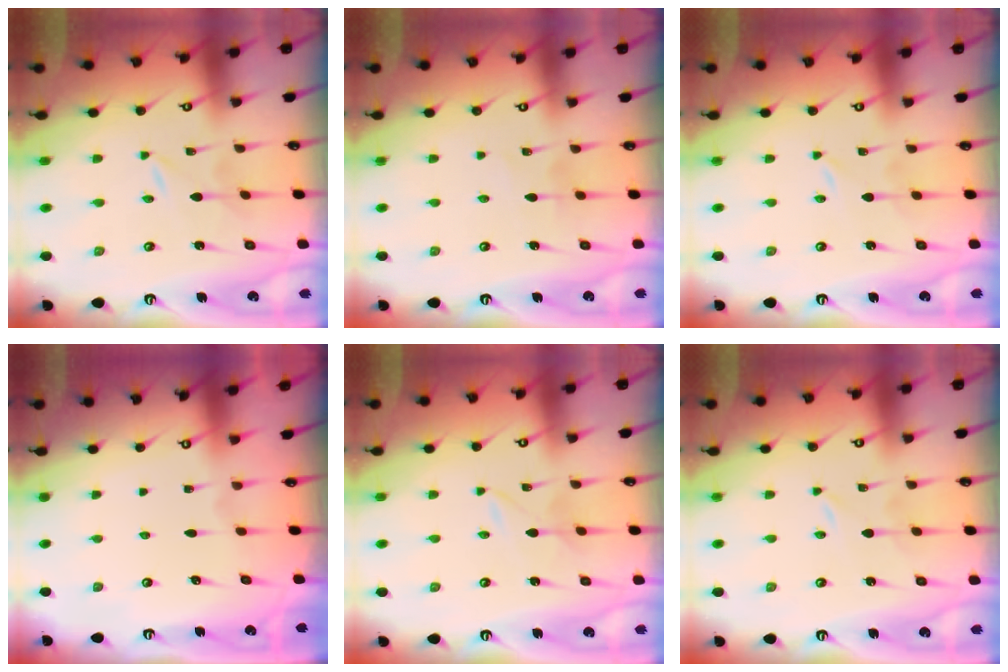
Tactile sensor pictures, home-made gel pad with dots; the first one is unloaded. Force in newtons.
{"total": 4.0, "press": 4.0, "slide": 0.3}
{"total": 0.0}
{"total": 0.0}
{"total": 1.3, "press": 1.3, "slide": 0.2}
{"total": 0.0}